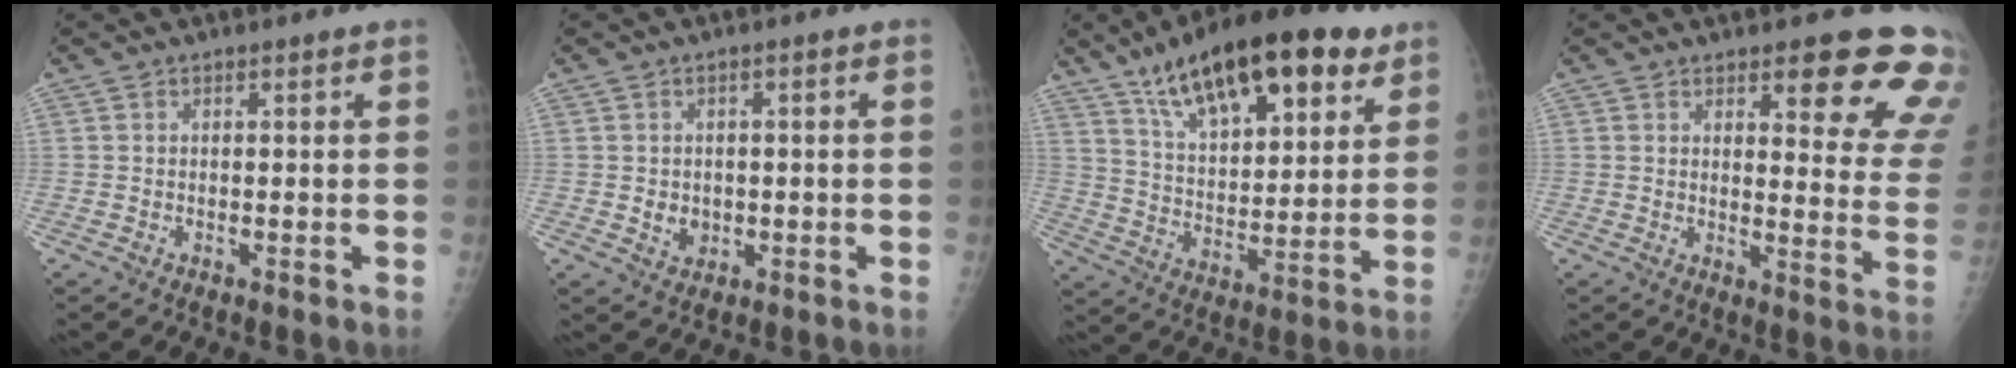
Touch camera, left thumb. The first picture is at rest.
{"total": 3.1, "force": [-0.5, 2.7, 1.5], "torque": [-0.008, 0.000, 0.001]}
{"total": 23.7, "force": [14.0, 9.6, 16.6], "torque": [-0.234, -0.033, 0.231]}
{"total": 15.8, "force": [10.5, 4.8, 10.7], "torque": [-0.086, -0.067, 0.113]}